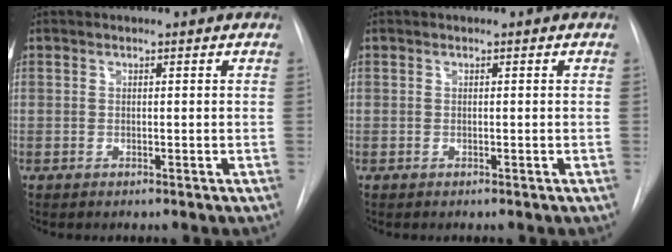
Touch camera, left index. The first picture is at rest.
{"total": 0.0}